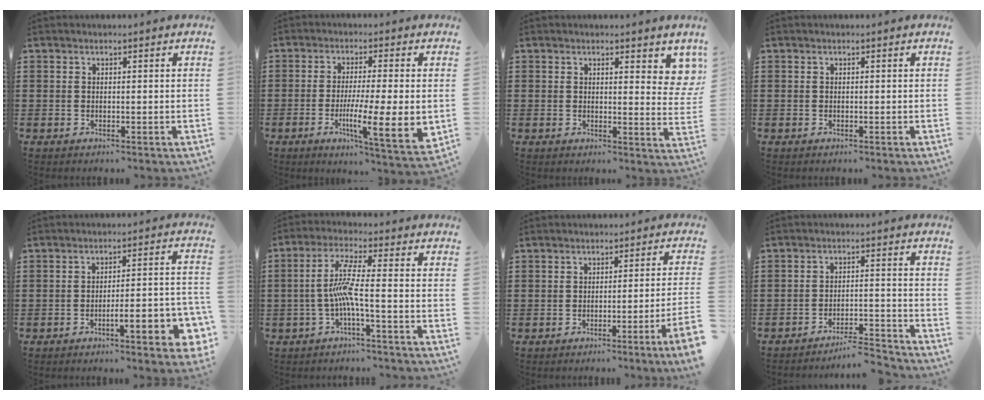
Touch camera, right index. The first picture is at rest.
{"total": 9.9, "force": [-2.1, 1.6, 9.6], "torque": [-0.146, -0.019, -0.031]}
{"total": 3.5, "force": [2.6, 1.2, 2.0], "torque": [-0.023, -0.007, 0.043]}
{"total": 0.0}
{"total": 7.1, "force": [-4.1, 1.2, 5.8], "torque": [-0.085, -0.011, -0.074]}
{"total": 6.5, "force": [-2.1, 0.0, 6.1], "torque": [-0.137, -0.010, -0.051]}
{"total": 2.8, "force": [-1.8, -1.0, 1.9], "torque": [-0.033, -0.010, -0.036]}
{"total": 4.5, "force": [-4.4, 0.0, 1.1], "torque": [-0.022, -0.003, -0.089]}